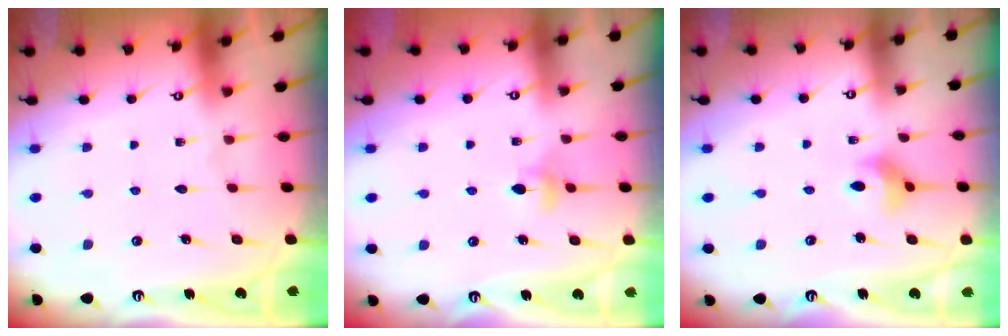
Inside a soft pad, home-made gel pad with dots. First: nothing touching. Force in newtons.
{"total": 4.3, "press": 4.2, "slide": 1.0}
{"total": 5.1, "press": 5.1, "slide": 0.7}